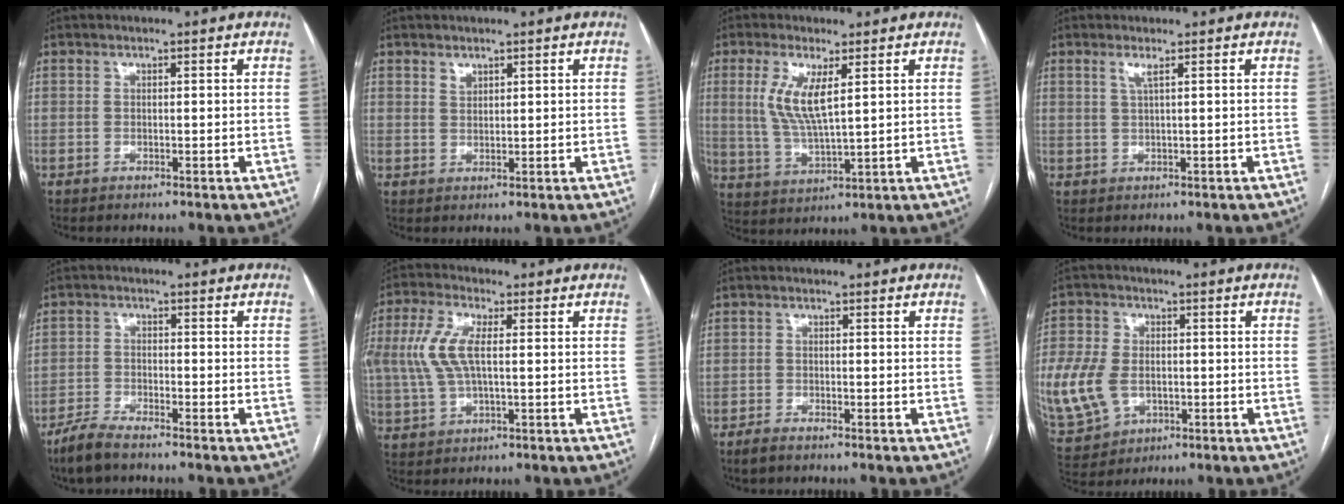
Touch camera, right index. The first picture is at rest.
{"total": 1.4, "force": [1.1, 0.8, 0.6], "torque": [-0.007, 0.000, 0.021]}
{"total": 7.6, "force": [2.4, 1.6, 7.0], "torque": [-0.153, -0.006, 0.052]}
{"total": 1.5, "force": [0.8, -0.2, 1.3], "torque": [-0.034, 0.000, 0.017]}
{"total": 4.6, "force": [-4.0, 0.5, 2.2], "torque": [-0.050, -0.011, -0.082]}
{"total": 9.4, "force": [1.1, 3.9, 8.5], "torque": [-0.206, 0.014, 0.023]}
{"total": 1.9, "force": [-1.7, 0.3, 0.9], "torque": [-0.021, -0.003, -0.029]}
{"total": 15.5, "force": [-3.0, 11.9, 9.5], "torque": [-0.253, 0.002, -0.037]}